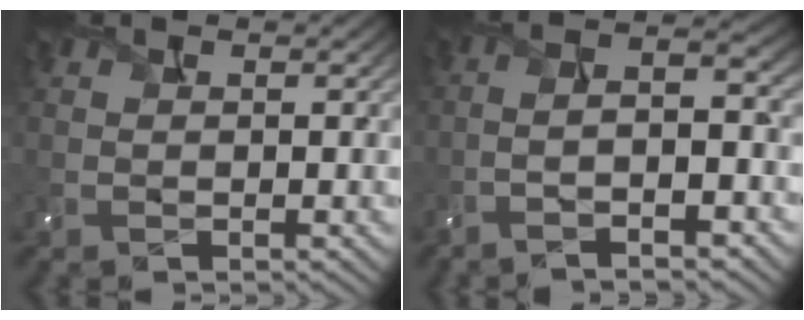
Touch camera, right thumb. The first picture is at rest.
{"total": 7.2, "force": [-3.5, 1.5, 6.2], "torque": [-0.089, 0.013, -0.063]}